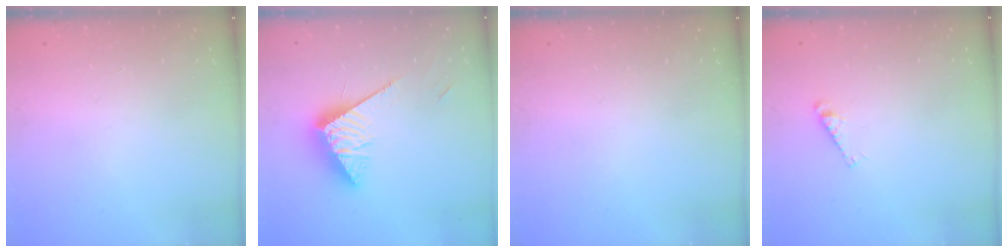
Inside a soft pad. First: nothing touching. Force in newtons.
{"total": 12.1, "press": 12.1, "slide": 0.3}
{"total": 0.0}
{"total": 3.5, "press": 3.5, "slide": 0.1}